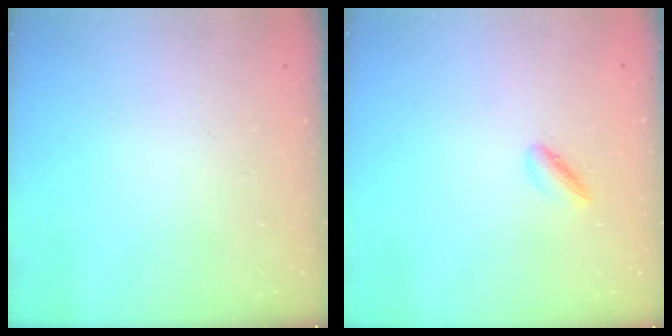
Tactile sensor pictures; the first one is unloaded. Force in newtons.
{"total": 3.2, "press": 3.1, "slide": 0.8}